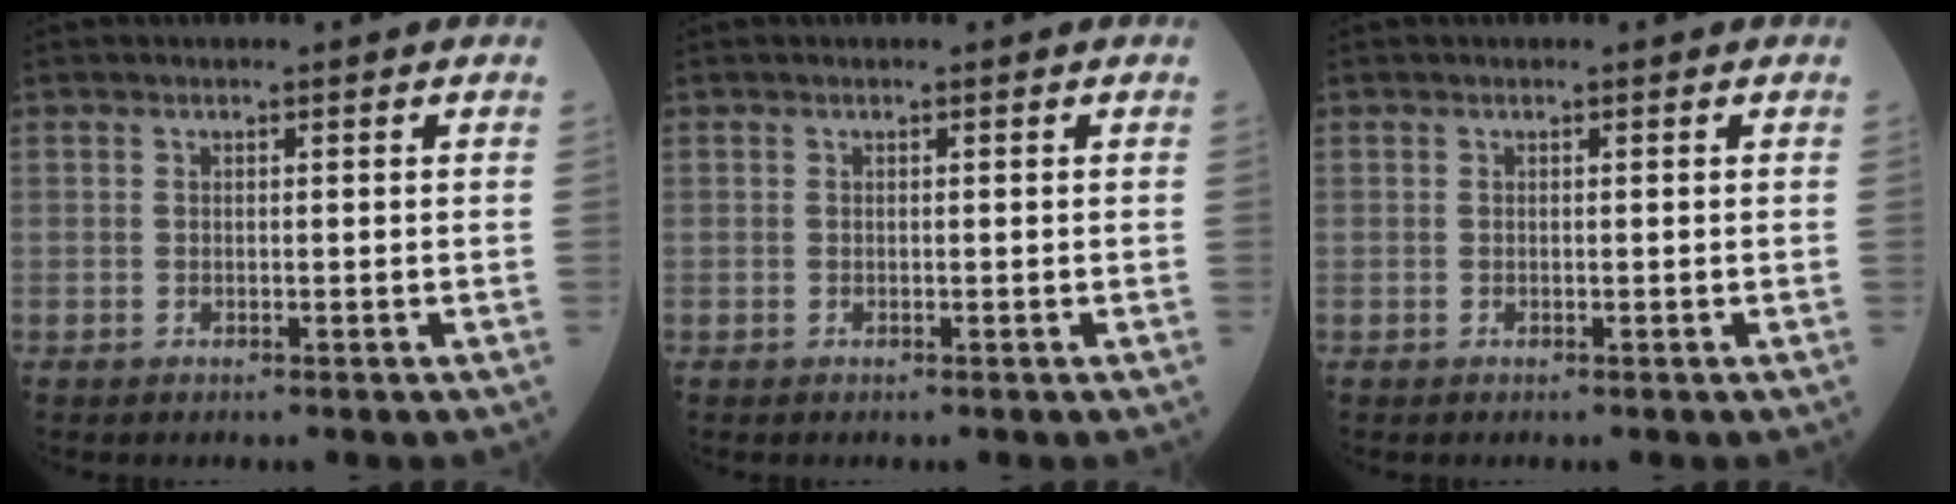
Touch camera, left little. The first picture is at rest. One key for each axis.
{"total": 0.0}
{"total": 0.0}